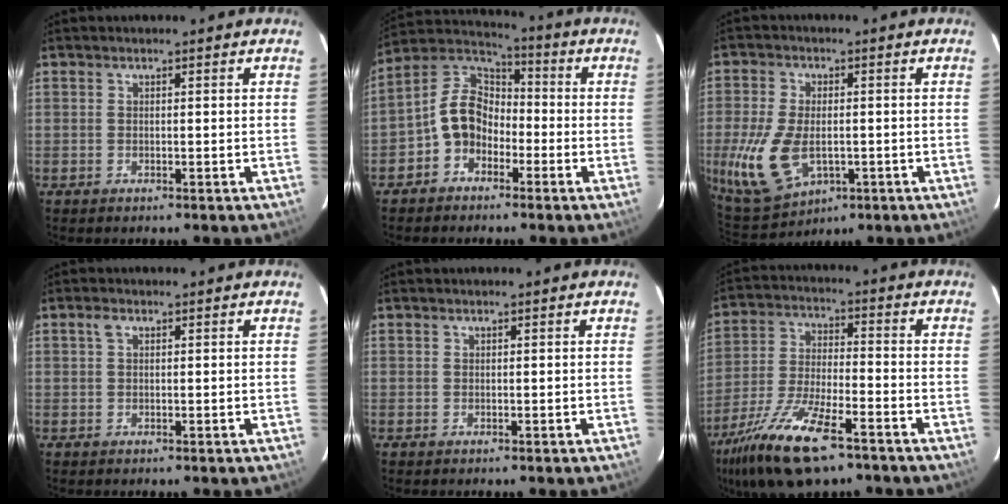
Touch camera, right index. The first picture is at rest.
{"total": 9.4, "force": [-4.1, 7.0, 4.7], "torque": [-0.099, 0.028, -0.080]}
{"total": 13.0, "force": [-2.5, 8.0, 9.9], "torque": [-0.223, -0.016, -0.033]}
{"total": 1.3, "force": [0.6, 0.8, 0.9], "torque": [-0.020, 0.005, 0.009]}
{"total": 0.0}
{"total": 16.8, "force": [-11.0, 5.3, 11.4], "torque": [-0.243, -0.038, -0.206]}